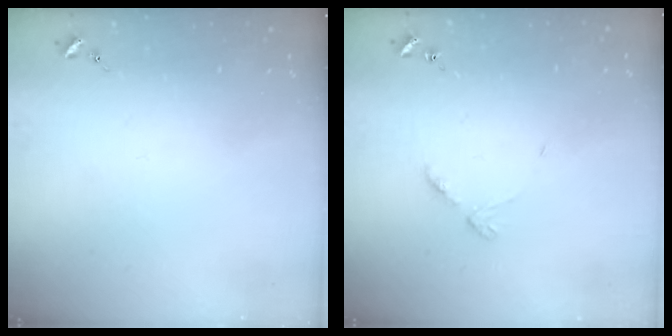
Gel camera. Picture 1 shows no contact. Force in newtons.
{"total": 4.4, "press": 4.3, "slide": 0.5}